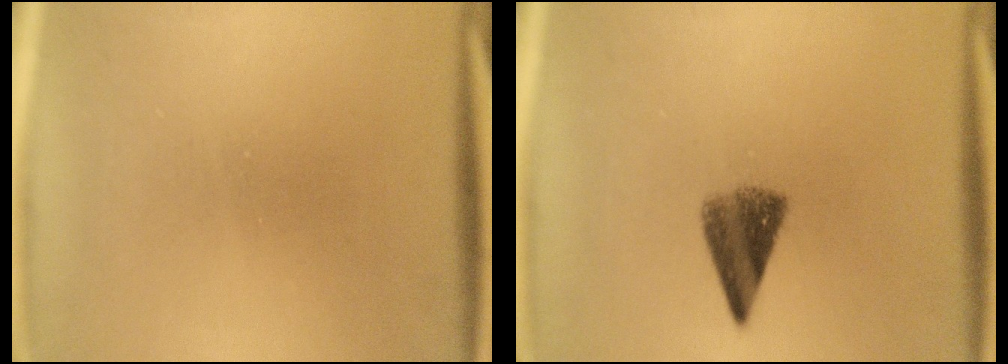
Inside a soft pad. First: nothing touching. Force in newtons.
{"total": 5.4}